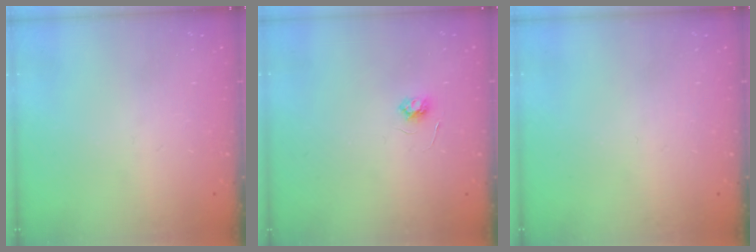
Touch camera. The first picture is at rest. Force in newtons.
{"total": 3.6, "press": 3.6, "slide": 0.5}
{"total": 0.0}